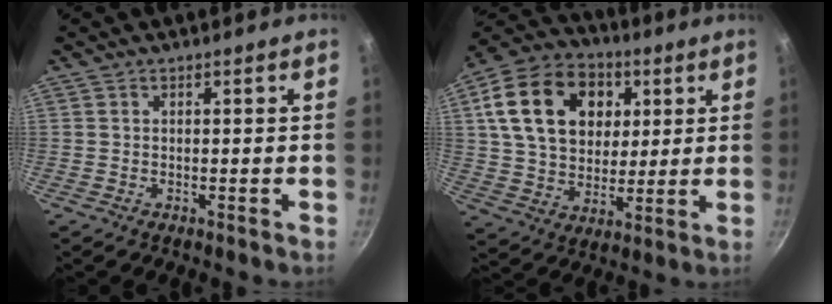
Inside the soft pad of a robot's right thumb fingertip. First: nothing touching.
{"total": 21.4, "force": [6.0, 15.7, 13.3], "torque": [-0.208, 0.006, 0.098]}